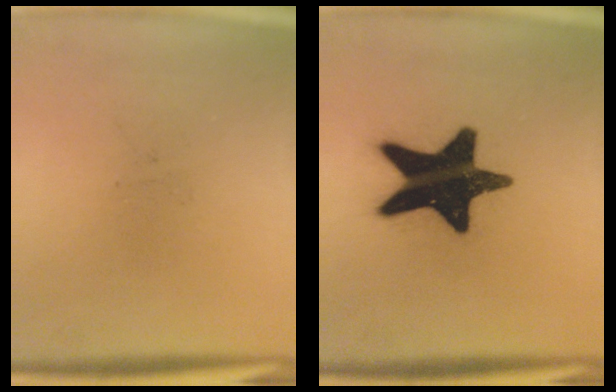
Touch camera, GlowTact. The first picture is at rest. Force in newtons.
{"total": 19.7}